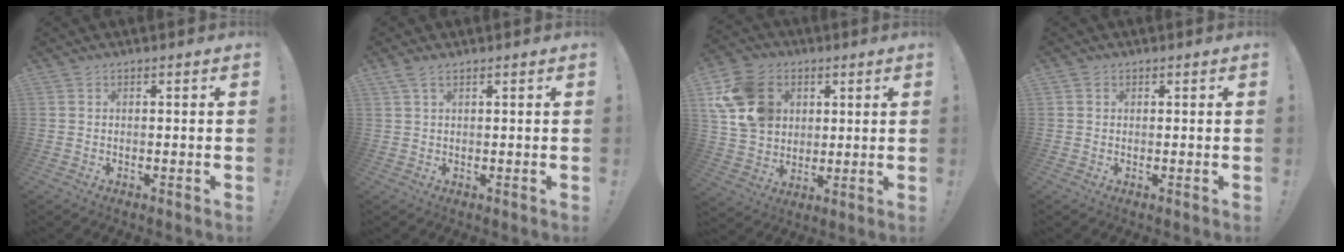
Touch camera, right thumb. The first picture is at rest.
{"total": 2.6, "force": [1.7, 0.9, 1.9], "torque": [-0.045, -0.001, 0.032]}
{"total": 16.7, "force": [5.3, 13.5, 8.2], "torque": [-0.137, -0.013, 0.112]}
{"total": 0.8, "force": [0.3, 0.7, 0.0], "torque": [-0.002, 0.003, 0.006]}